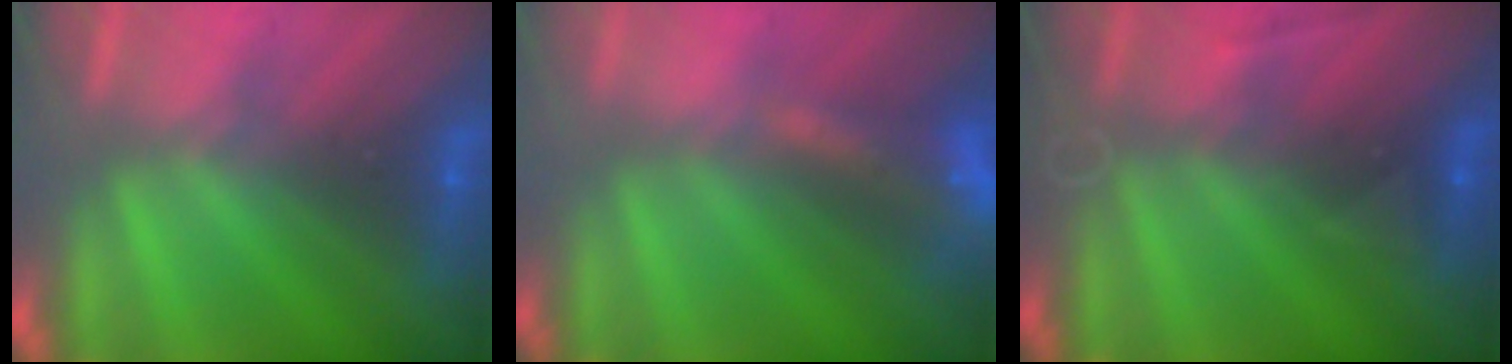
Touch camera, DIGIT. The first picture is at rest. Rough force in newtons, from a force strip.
{"total": 5.8}
{"total": 2.8}